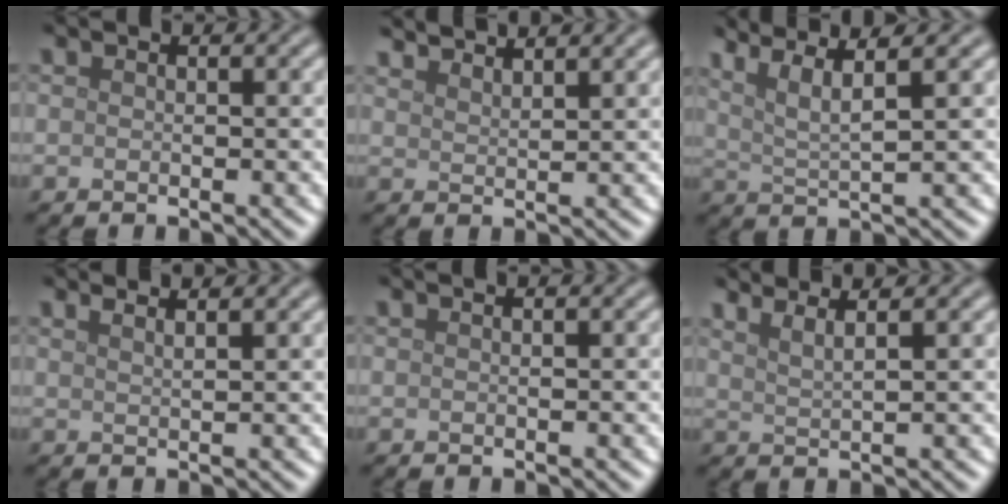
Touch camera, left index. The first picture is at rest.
{"total": 4.2, "force": [3.9, 0.8, 1.4], "torque": [-0.001, 0.011, 0.042]}
{"total": 5.3, "force": [3.4, 1.0, 4.0], "torque": [-0.066, 0.016, 0.049]}
{"total": 3.5, "force": [2.7, 1.3, 1.8], "torque": [0.001, 0.021, 0.005]}
{"total": 0.8, "force": [0.4, 0.3, 0.6], "torque": [-0.008, 0.004, 0.001]}
{"total": 3.6, "force": [2.8, 1.1, 2.0], "torque": [-0.014, 0.017, 0.019]}